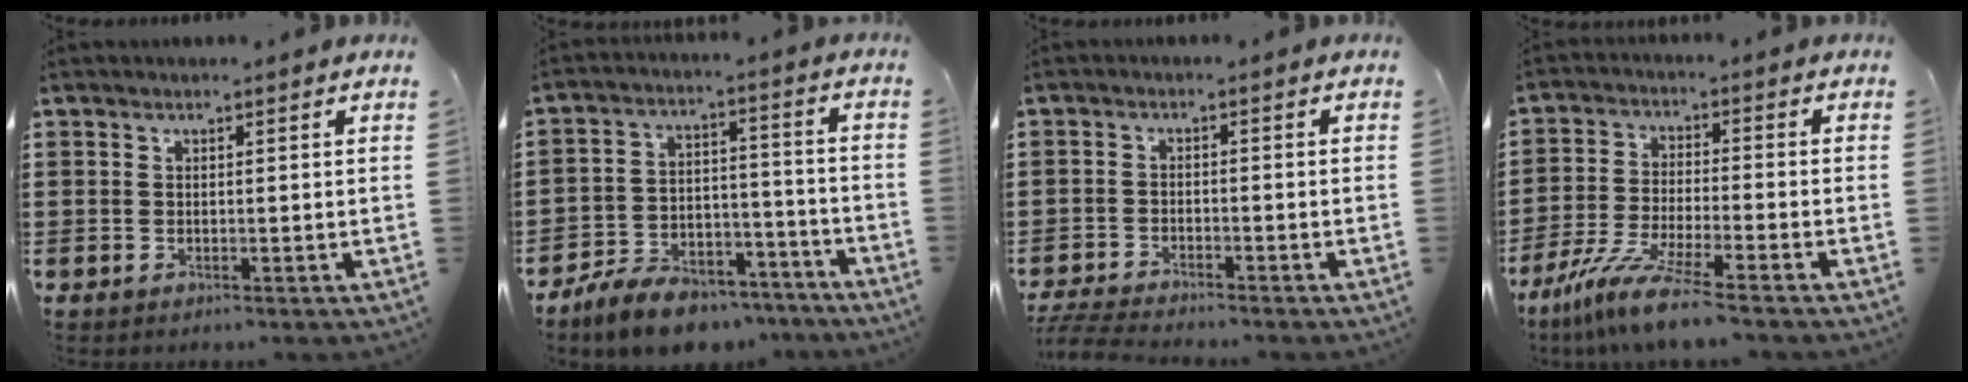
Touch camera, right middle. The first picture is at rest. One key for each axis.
{"total": 9.2, "fx": -8.3, "fy": 2.7, "fz": 2.7, "tx": -0.041, "ty": 0.036, "tz": -0.155}
{"total": 3.7, "fx": -3.6, "fy": 0.0, "fz": 0.8, "tx": -0.028, "ty": -0.010, "tz": -0.076}
{"total": 8.5, "fx": -7.2, "fy": -0.5, "fz": 4.4, "tx": -0.098, "ty": -0.015, "tz": -0.141}